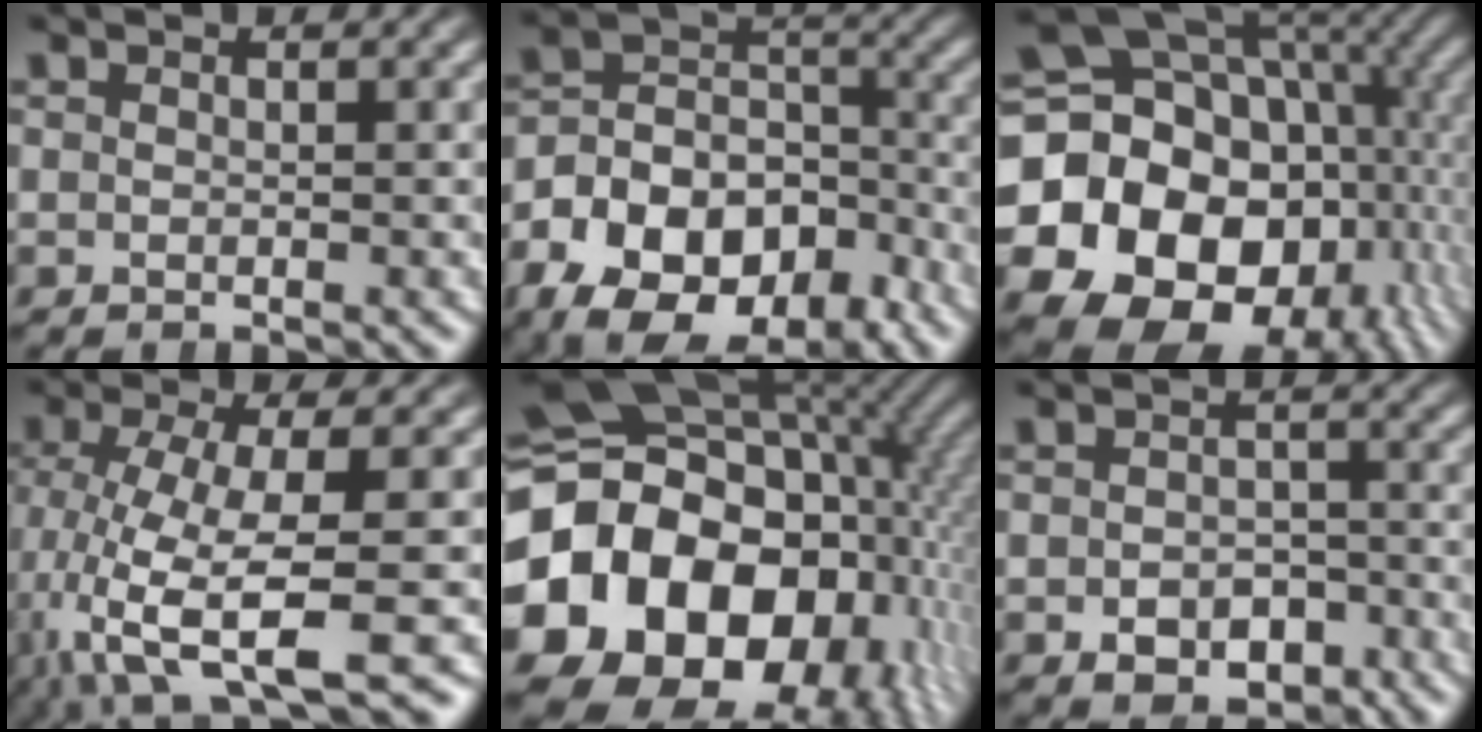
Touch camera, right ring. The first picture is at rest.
{"total": 14.3, "force": [-5.3, 10.4, 8.2], "torque": [-0.143, -0.035, -0.078]}
{"total": 28.1, "force": [-4.2, 22.9, 15.8], "torque": [-0.334, -0.091, -0.056]}
{"total": 8.8, "force": [-4.6, 3.5, 6.5], "torque": [-0.157, -0.065, -0.038]}
{"total": 29.9, "force": [-3.1, 22.8, 19.0], "torque": [-0.368, -0.078, -0.041]}
{"total": 4.4, "force": [-3.2, 2.6, 1.4], "torque": [-0.003, -0.020, -0.046]}